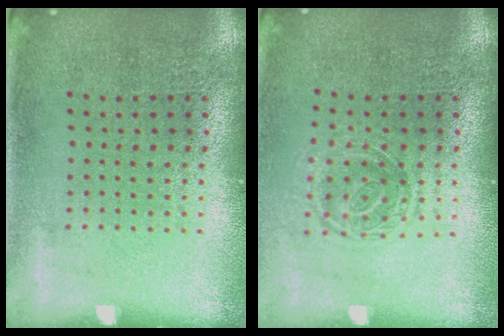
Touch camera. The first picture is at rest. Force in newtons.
{"total": 1.3, "press": 1.1, "slide": 0.7}